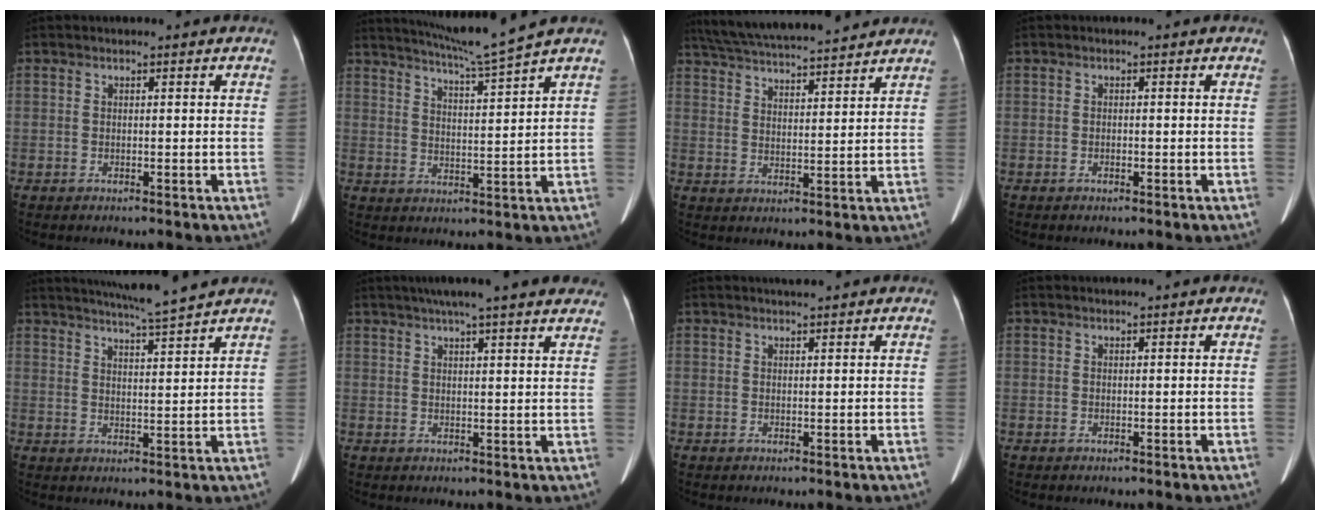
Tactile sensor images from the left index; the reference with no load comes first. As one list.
[{"total": 8.7, "force": [7.6, -2.5, 3.3], "torque": [-0.062, -0.018, 0.128]}, {"total": 16.3, "force": [14.9, 1.1, 6.7], "torque": [-0.124, 0.031, 0.230]}, {"total": 0.5, "force": [-0.4, 0.2, 0.3], "torque": [-0.008, 0.000, -0.006]}, {"total": 8.7, "force": [7.9, -1.5, 3.4], "torque": [-0.061, -0.003, 0.120]}, {"total": 17.7, "force": [14.8, 1.2, 9.5], "torque": [-0.143, 0.036, 0.180]}, {"total": 1.6, "force": [1.5, 0.0, 0.7], "torque": [-0.010, 0.009, 0.026]}, {"total": 1.3, "force": [1.2, 0.0, 0.5], "torque": [-0.006, 0.018, 0.020]}]